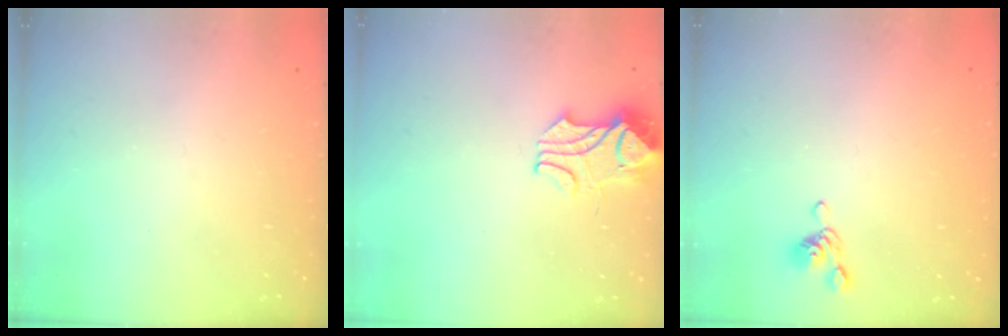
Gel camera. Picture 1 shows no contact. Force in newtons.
{"total": 2.3, "press": 2.1, "slide": 0.8}
{"total": 5.5, "press": 5.5, "slide": 0.6}